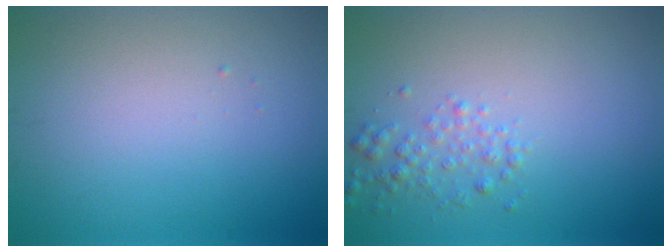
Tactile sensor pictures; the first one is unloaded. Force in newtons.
{"total": 1.8, "press": 1.8, "slide": 0.1}